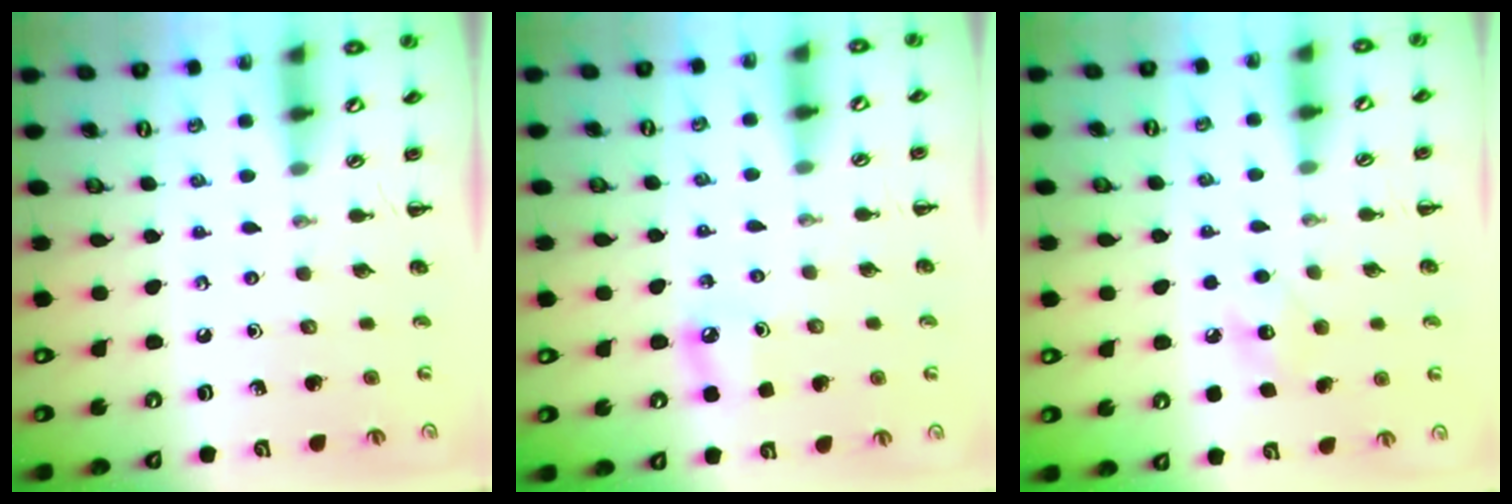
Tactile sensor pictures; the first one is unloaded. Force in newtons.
{"total": 6.0, "press": 5.8, "slide": 1.7}
{"total": 7.5, "press": 7.3, "slide": 1.7}